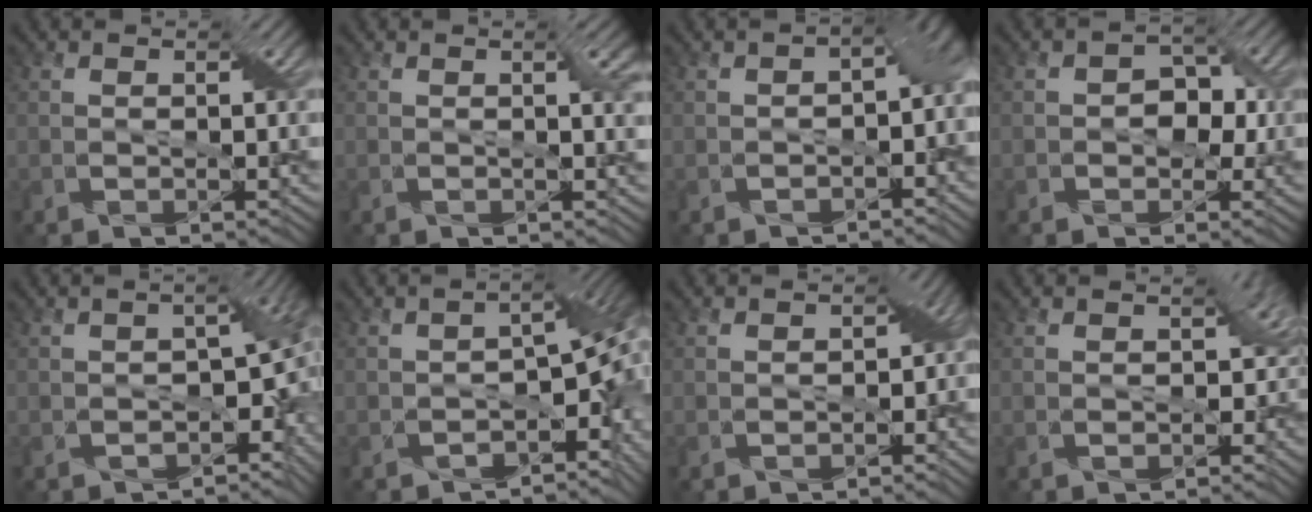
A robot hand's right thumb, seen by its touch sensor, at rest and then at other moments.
{"total": 2.2, "force": [0.2, 0.7, 2.0], "torque": [-0.026, -0.001, 0.002]}
{"total": 7.2, "force": [-2.4, 4.4, 5.2], "torque": [-0.045, -0.021, -0.034]}
{"total": 3.3, "force": [-0.4, 2.6, 2.1], "torque": [-0.011, 0.009, -0.018]}
{"total": 8.2, "force": [-3.0, 5.0, 5.8], "torque": [-0.047, -0.023, -0.033]}
{"total": 10.0, "force": [-4.3, 5.0, 7.5], "torque": [-0.080, -0.025, -0.051]}
{"total": 3.6, "force": [-1.4, 2.5, 2.1], "torque": [-0.020, -0.009, -0.026]}
{"total": 5.6, "force": [-1.1, 4.3, 3.5], "torque": [-0.010, -0.003, -0.018]}